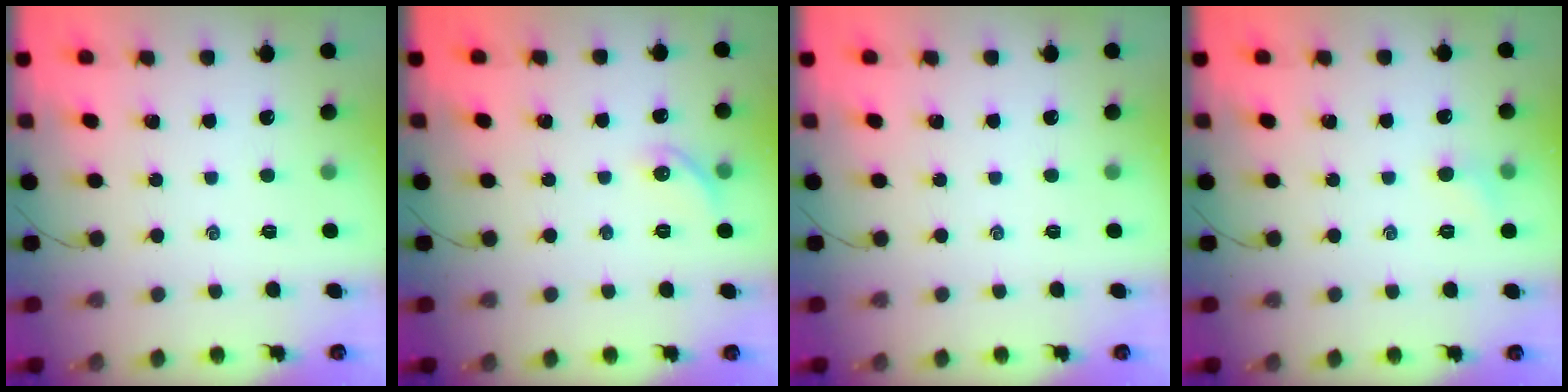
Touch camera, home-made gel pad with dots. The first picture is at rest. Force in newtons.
{"total": 6.1, "press": 6.0, "slide": 1.0}
{"total": 0.0}
{"total": 4.2, "press": 4.0, "slide": 1.3}